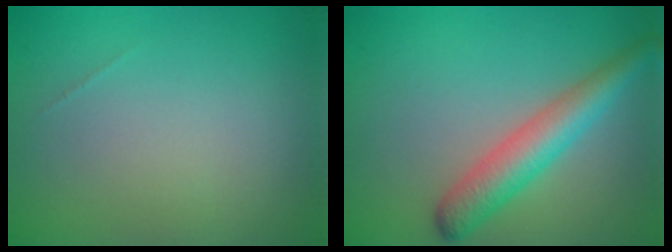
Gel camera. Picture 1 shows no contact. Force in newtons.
{"total": 4.3, "press": 4.3, "slide": 0.1}